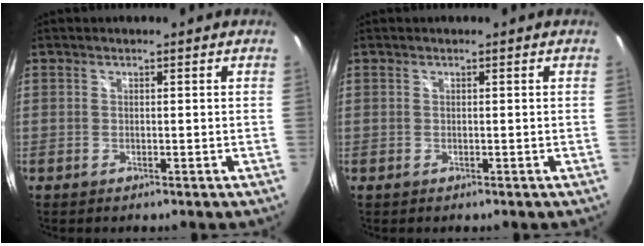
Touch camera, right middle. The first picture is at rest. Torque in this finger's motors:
{"motor_torque": [0.01, -0.03, 0.00, 0.00]}